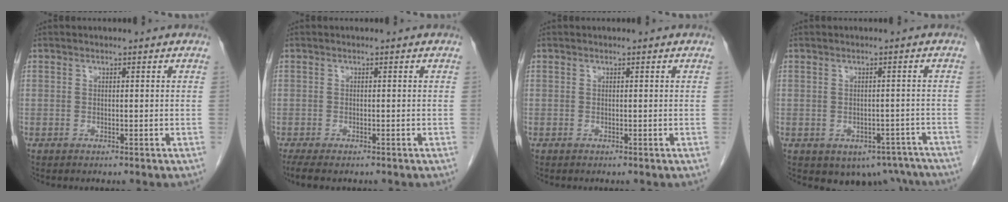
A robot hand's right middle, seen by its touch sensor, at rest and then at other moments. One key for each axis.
{"total": 4.1, "fx": -3.2, "fy": 1.2, "fz": 2.3, "tx": -0.041, "ty": -0.014, "tz": -0.047}
{"total": 0.0}
{"total": 7.8, "fx": -5.4, "fy": 5.1, "fz": 2.2, "tx": -0.009, "ty": 0.013, "tz": -0.064}